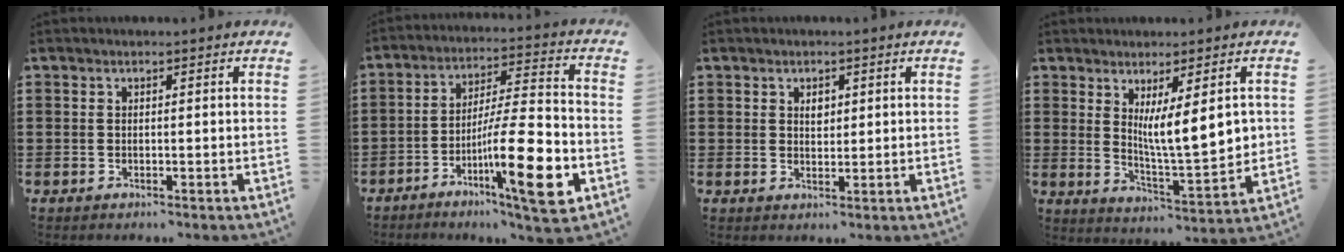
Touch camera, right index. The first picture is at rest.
{"total": 16.1, "force": [-6.2, 3.0, 14.6], "torque": [-0.236, 0.002, -0.102]}
{"total": 2.0, "force": [0.8, 1.3, 1.3], "torque": [-0.021, 0.003, 0.012]}
{"total": 8.9, "force": [2.7, 1.6, 8.4], "torque": [-0.144, -0.014, 0.044]}